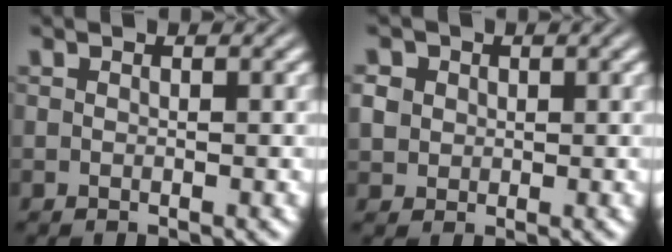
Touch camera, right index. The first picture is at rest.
{"total": 2.0, "force": [0.7, 1.7, 0.9], "torque": [-0.021, -0.005, 0.020]}